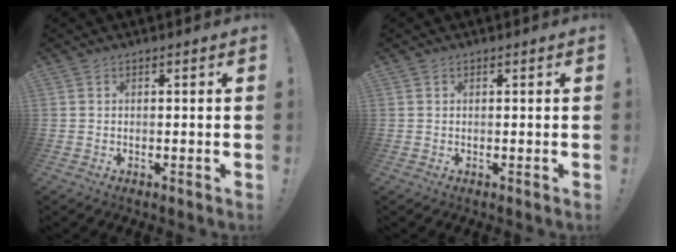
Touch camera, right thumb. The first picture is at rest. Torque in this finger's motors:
{"motor_torque": [-0.13, -0.27, -0.09, 0.18, -0.02]}